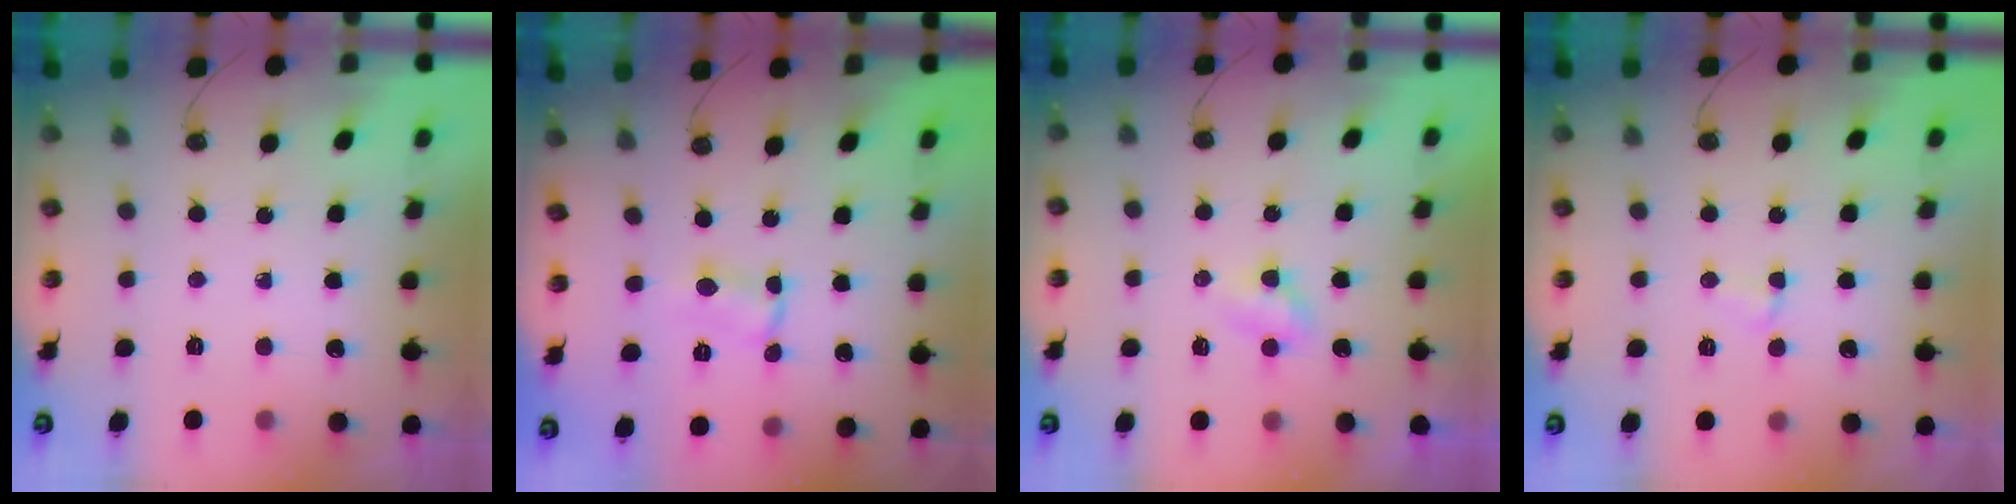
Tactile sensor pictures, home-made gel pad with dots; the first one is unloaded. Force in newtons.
{"total": 0.7, "press": 0.7, "slide": 0.1}
{"total": 2.8, "press": 2.8, "slide": 0.3}
{"total": 2.5, "press": 2.5, "slide": 0.7}